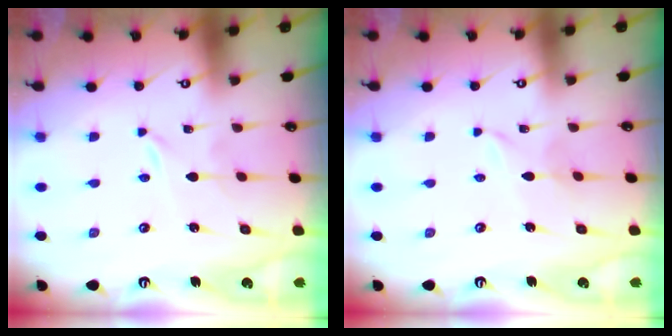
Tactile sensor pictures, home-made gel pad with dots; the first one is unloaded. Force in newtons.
{"total": 1.9, "press": 1.9, "slide": 0.2}